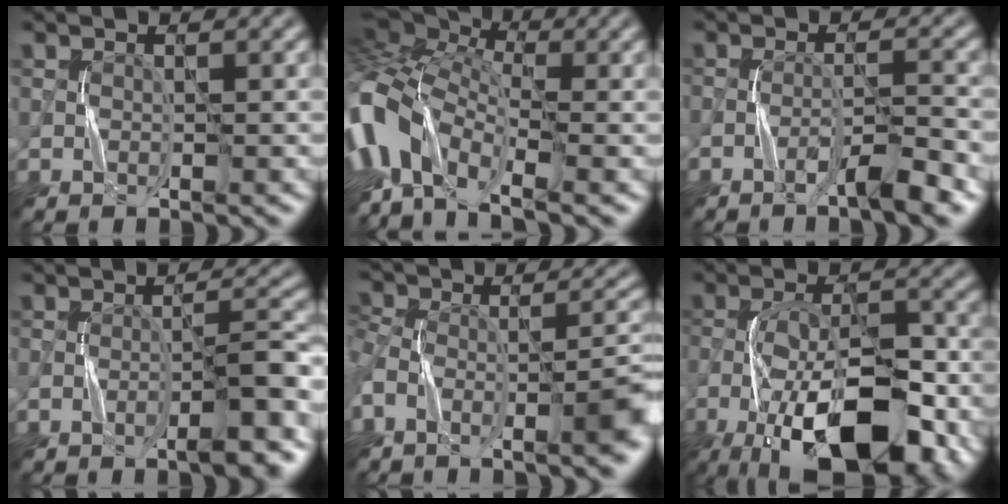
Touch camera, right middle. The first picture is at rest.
{"total": 12.2, "force": [-4.0, 6.8, 9.3], "torque": [-0.219, -0.002, -0.085]}
{"total": 3.4, "force": [-2.4, 0.2, 2.4], "torque": [-0.040, 0.008, -0.049]}
{"total": 4.7, "force": [-2.9, 0.7, 3.7], "torque": [-0.043, 0.015, -0.046]}
{"total": 7.9, "force": [-4.8, 2.6, 5.8], "torque": [-0.089, -0.008, -0.084]}
{"total": 14.1, "force": [-7.5, 5.7, 10.5], "torque": [-0.193, -0.007, -0.129]}